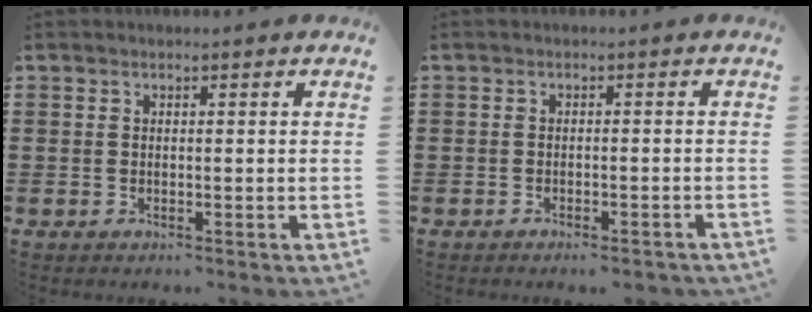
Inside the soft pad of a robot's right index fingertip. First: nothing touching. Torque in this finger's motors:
{"motor_torque": [1.39, 0.75, 0.10, 0.02]}